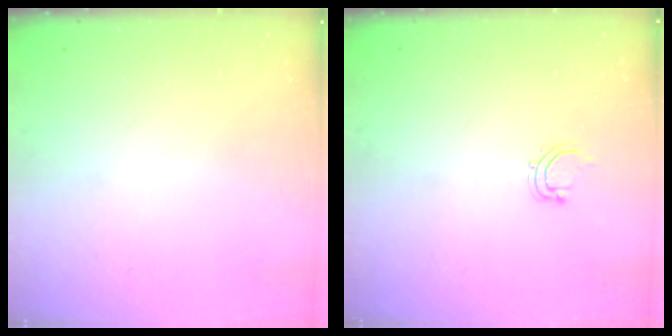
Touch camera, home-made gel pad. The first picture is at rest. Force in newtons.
{"total": 2.8, "press": 2.8, "slide": 0.5}